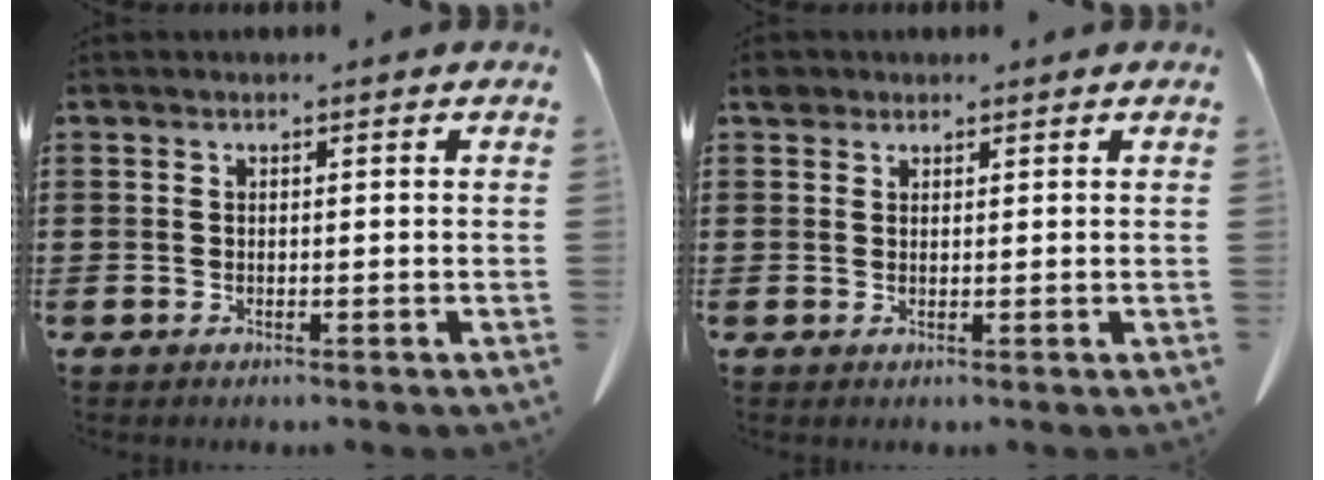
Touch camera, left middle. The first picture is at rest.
{"total": 1.6, "force": [1.3, 0.8, 0.4], "torque": [-0.014, 0.002, 0.026]}